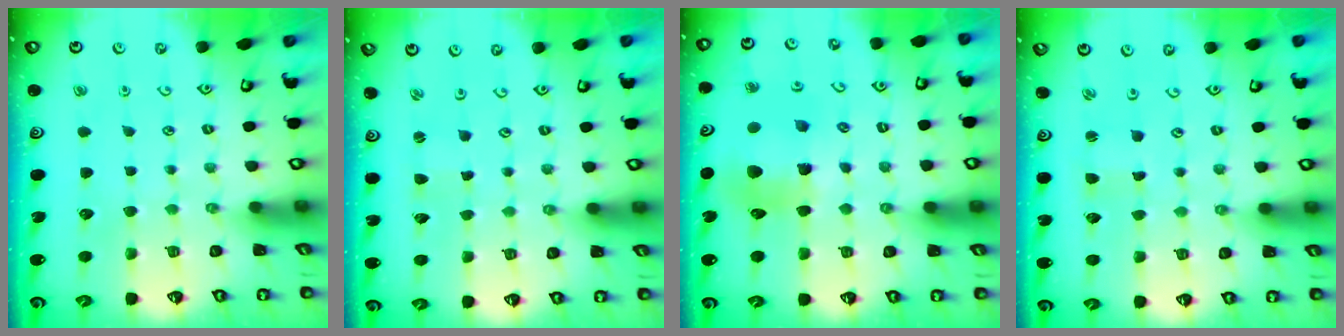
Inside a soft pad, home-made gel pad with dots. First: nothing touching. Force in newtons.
{"total": 0.9, "press": 0.9, "slide": 0.1}
{"total": 10.1, "press": 10.0, "slide": 1.2}
{"total": 0.9, "press": 0.9, "slide": 0.1}